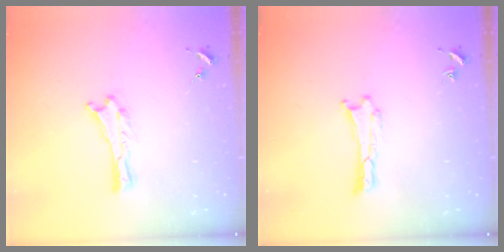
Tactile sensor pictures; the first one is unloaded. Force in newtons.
{"total": 0.0}